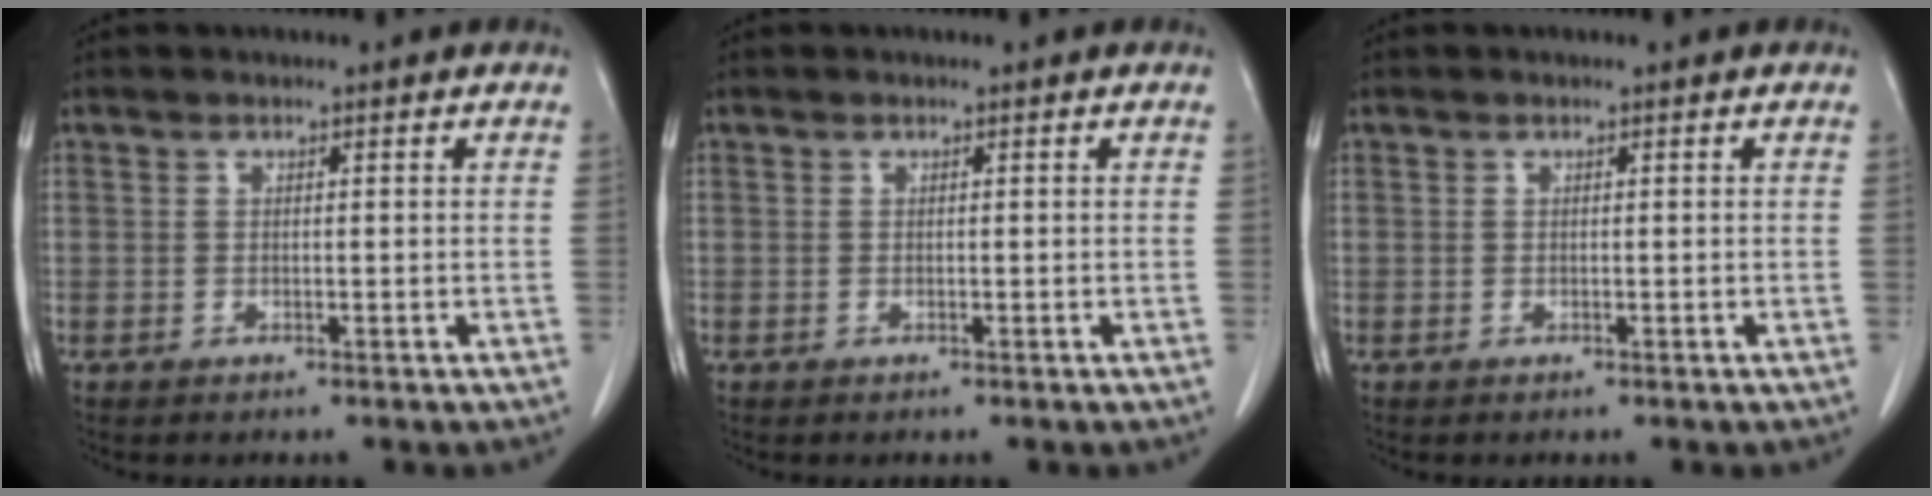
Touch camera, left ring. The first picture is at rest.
{"total": 0.0}
{"total": 0.0}